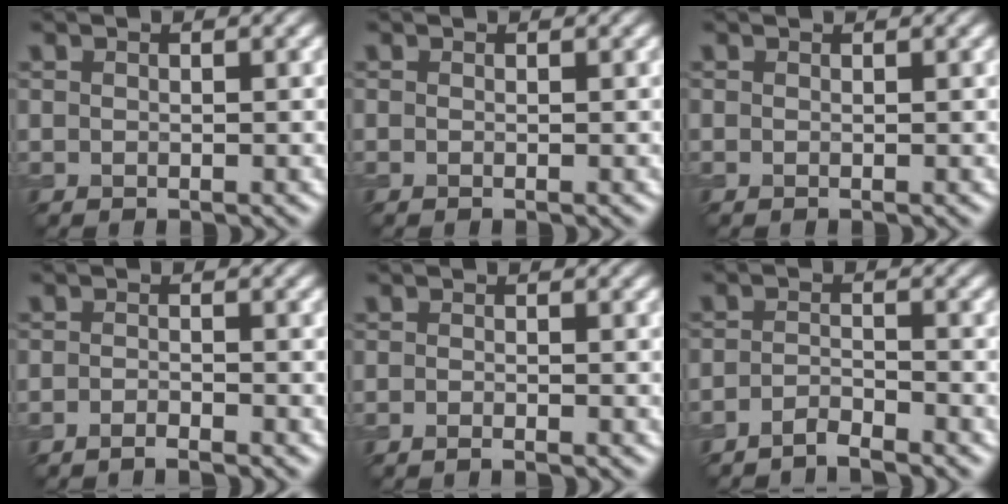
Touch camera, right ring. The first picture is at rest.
{"total": 0.0}
{"total": 0.6, "force": [0.5, 0.1, 0.3], "torque": [-0.011, -0.001, -0.001]}
{"total": 1.5, "force": [-1.3, 0.1, 0.6], "torque": [-0.008, -0.001, -0.028]}
{"total": 1.1, "force": [-1.0, 0.0, 0.5], "torque": [-0.008, -0.005, -0.020]}
{"total": 2.2, "force": [-2.0, 0.2, 0.7], "torque": [-0.009, 0.000, -0.046]}